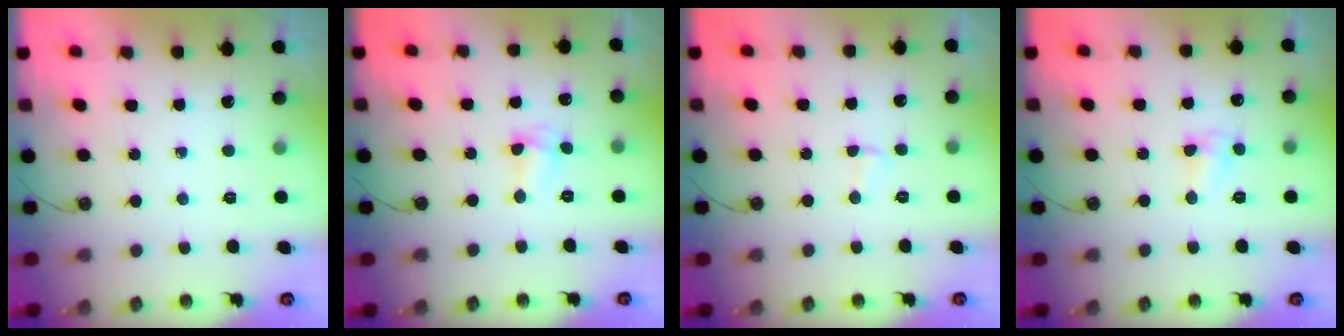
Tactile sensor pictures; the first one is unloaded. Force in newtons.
{"total": 2.7, "press": 2.6, "slide": 0.5}
{"total": 2.3, "press": 2.3, "slide": 0.5}
{"total": 5.0, "press": 5.0, "slide": 0.5}